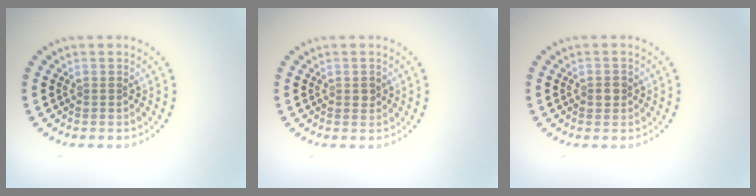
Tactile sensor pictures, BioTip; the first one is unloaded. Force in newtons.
{"total": 0.9, "press": 0.9, "slide": 0.1}
{"total": 1.2, "press": 1.2, "slide": 0.3}